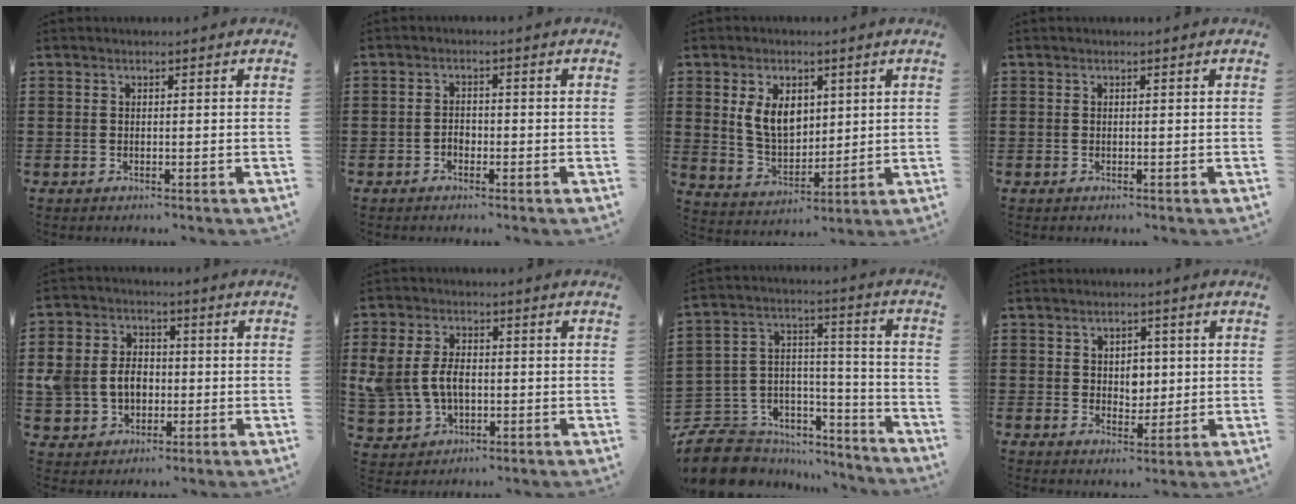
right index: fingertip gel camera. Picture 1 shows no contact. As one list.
[{"total": 1.5, "force": [-0.8, 1.0, 0.7], "torque": [-0.017, 0.001, -0.017]}, {"total": 7.2, "force": [2.1, 4.7, 5.1], "torque": [-0.112, 0.009, 0.035]}, {"total": 0.0}, {"total": 6.9, "force": [-0.5, 5.9, 3.4], "torque": [-0.100, 0.013, -0.015]}, {"total": 6.0, "force": [-0.1, 4.4, 4.0], "torque": [-0.106, 0.006, -0.007]}, {"total": 8.3, "force": [-6.4, 5.1, 1.5], "torque": [-0.059, 0.000, -0.120]}, {"total": 3.5, "force": [1.0, 2.9, 1.7], "torque": [-0.027, 0.006, 0.013]}]